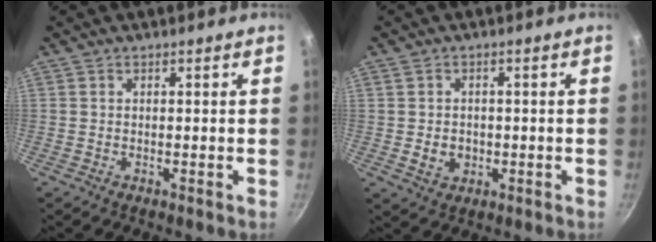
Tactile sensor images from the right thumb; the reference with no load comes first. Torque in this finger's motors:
{"motor_torque": [0.08, 0.09, -0.19, 0.13, 0.10]}